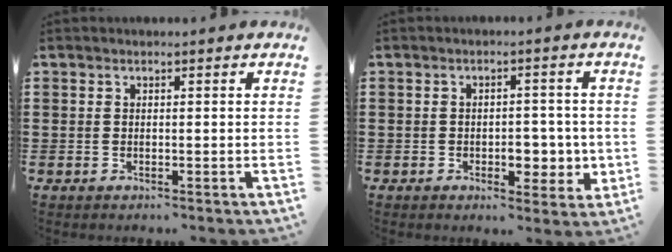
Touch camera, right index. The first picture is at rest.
{"total": 5.0, "force": [-1.1, 3.2, 3.7], "torque": [-0.044, -0.003, -0.025]}